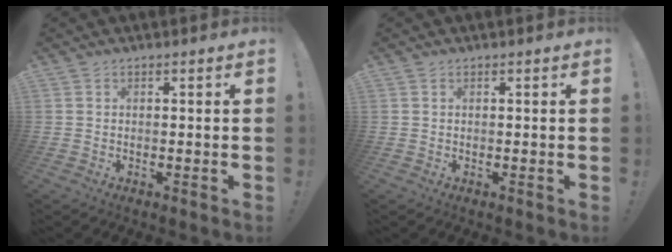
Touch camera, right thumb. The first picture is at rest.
{"total": 0.0}